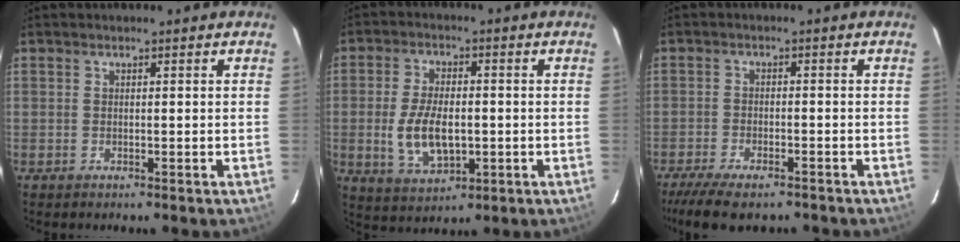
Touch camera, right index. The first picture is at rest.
{"total": 10.1, "force": [-1.5, 5.2, 8.5], "torque": [-0.174, -0.007, -0.018]}
{"total": 10.9, "force": [-8.8, 3.3, 5.6], "torque": [-0.132, -0.030, -0.147]}